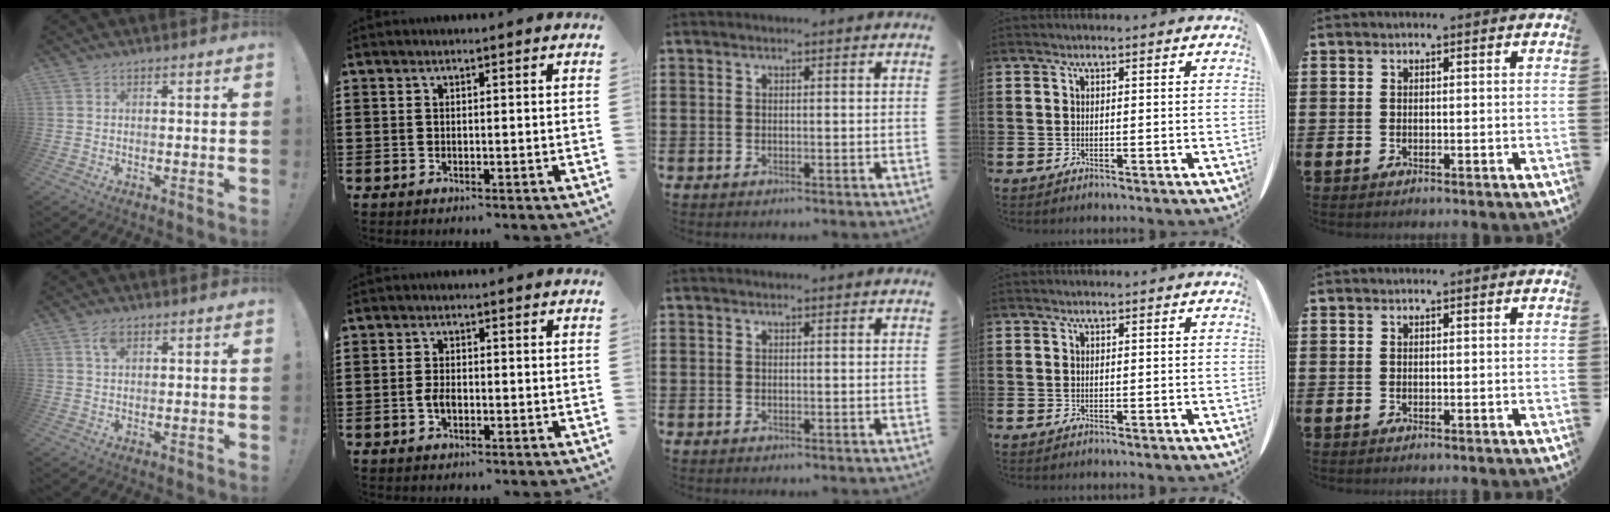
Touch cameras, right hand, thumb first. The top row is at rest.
{"thumb": {"total": 3.3, "force": [1.7, 1.8, 2.2], "torque": [-0.037, -0.002, 0.029]}, "index": {"total": 2.0, "force": [-0.8, 0.9, 1.7], "torque": [-0.041, -0.005, -0.015]}}